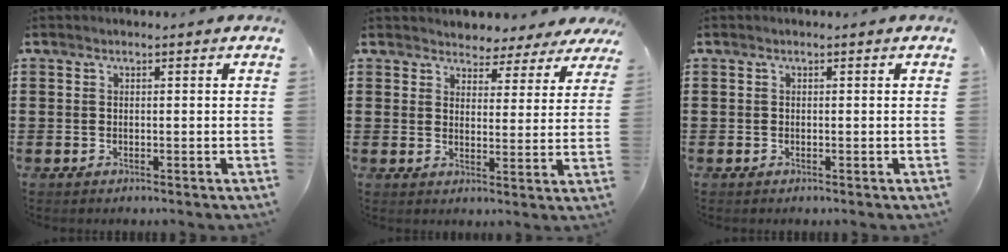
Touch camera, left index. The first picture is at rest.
{"total": 3.5, "force": [3.4, 1.1, -0.1], "torque": [-0.019, -0.014, 0.059]}
{"total": 0.0}